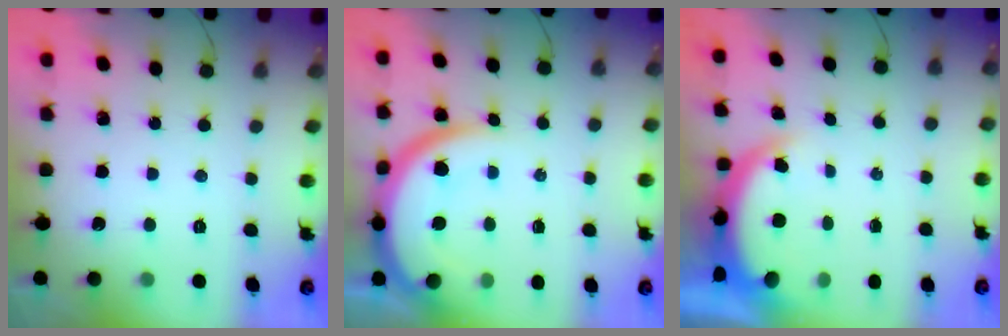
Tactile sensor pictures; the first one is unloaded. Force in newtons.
{"total": 14.0, "press": 13.9, "slide": 1.5}
{"total": 4.5, "press": 4.5, "slide": 0.2}